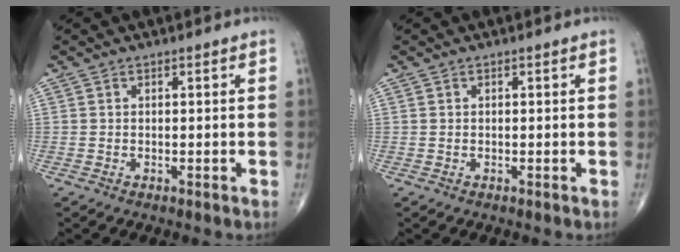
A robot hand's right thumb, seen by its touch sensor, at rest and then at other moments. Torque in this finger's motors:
{"motor_torque": [-0.01, 0.00, 0.02, 0.10, 0.02]}